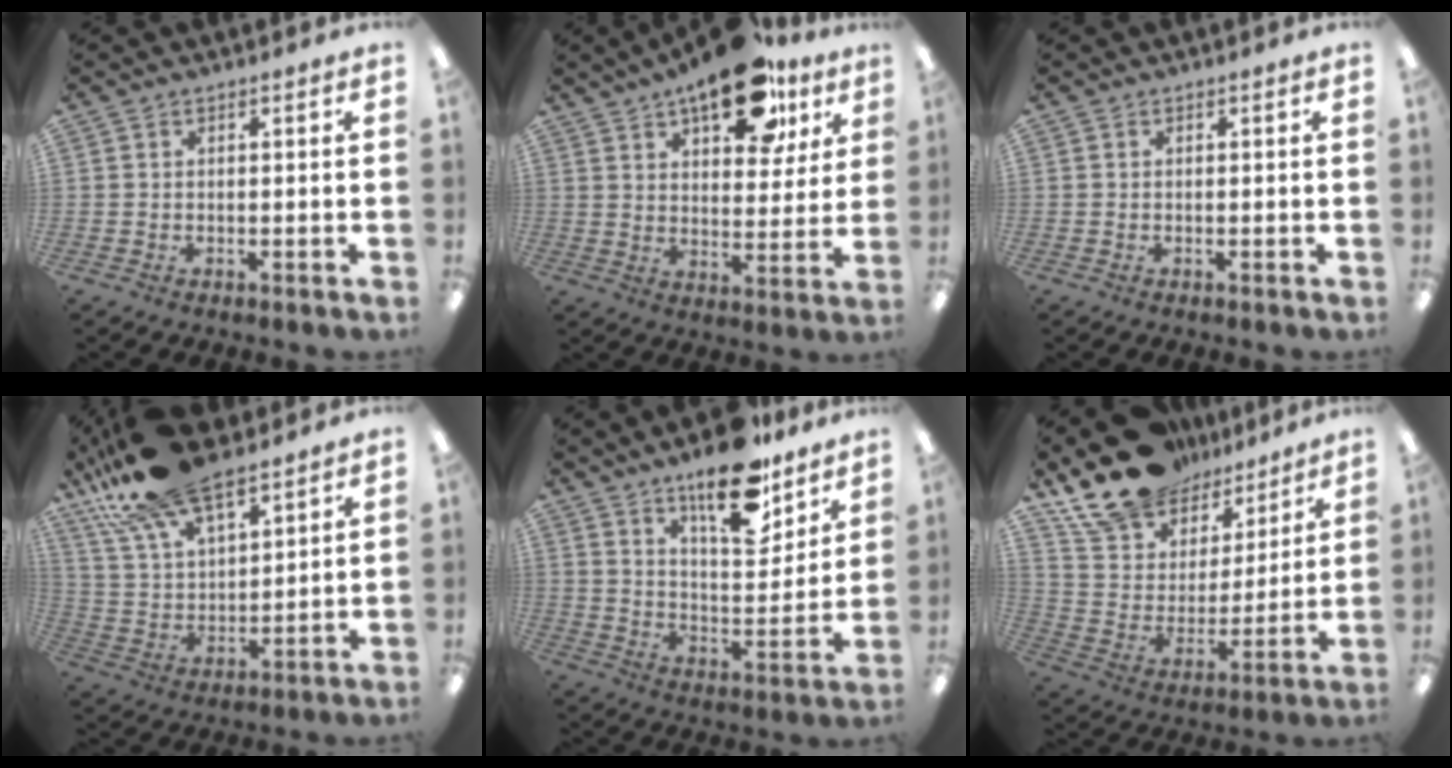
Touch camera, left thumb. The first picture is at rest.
{"total": 18.2, "force": [11.6, 8.1, 11.3], "torque": [-0.159, -0.049, 0.191]}
{"total": 0.0}
{"total": 18.5, "force": [14.2, 6.9, 9.6], "torque": [-0.196, -0.063, 0.255]}
{"total": 18.1, "force": [13.4, 6.8, 10.2], "torque": [-0.146, -0.086, 0.224]}
{"total": 17.5, "force": [14.4, 8.9, 4.5], "torque": [-0.108, -0.104, 0.266]}